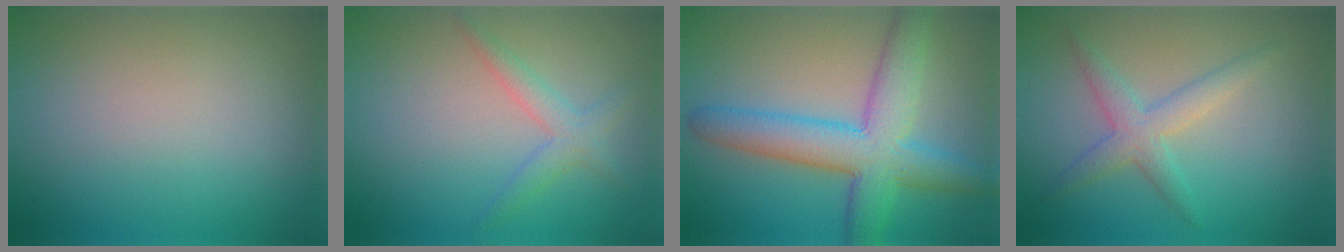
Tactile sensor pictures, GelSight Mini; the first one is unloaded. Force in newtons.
{"total": 2.2, "press": 2.2, "slide": 0.1}
{"total": 7.6, "press": 7.6, "slide": 0.3}
{"total": 3.0, "press": 3.0, "slide": 0.1}